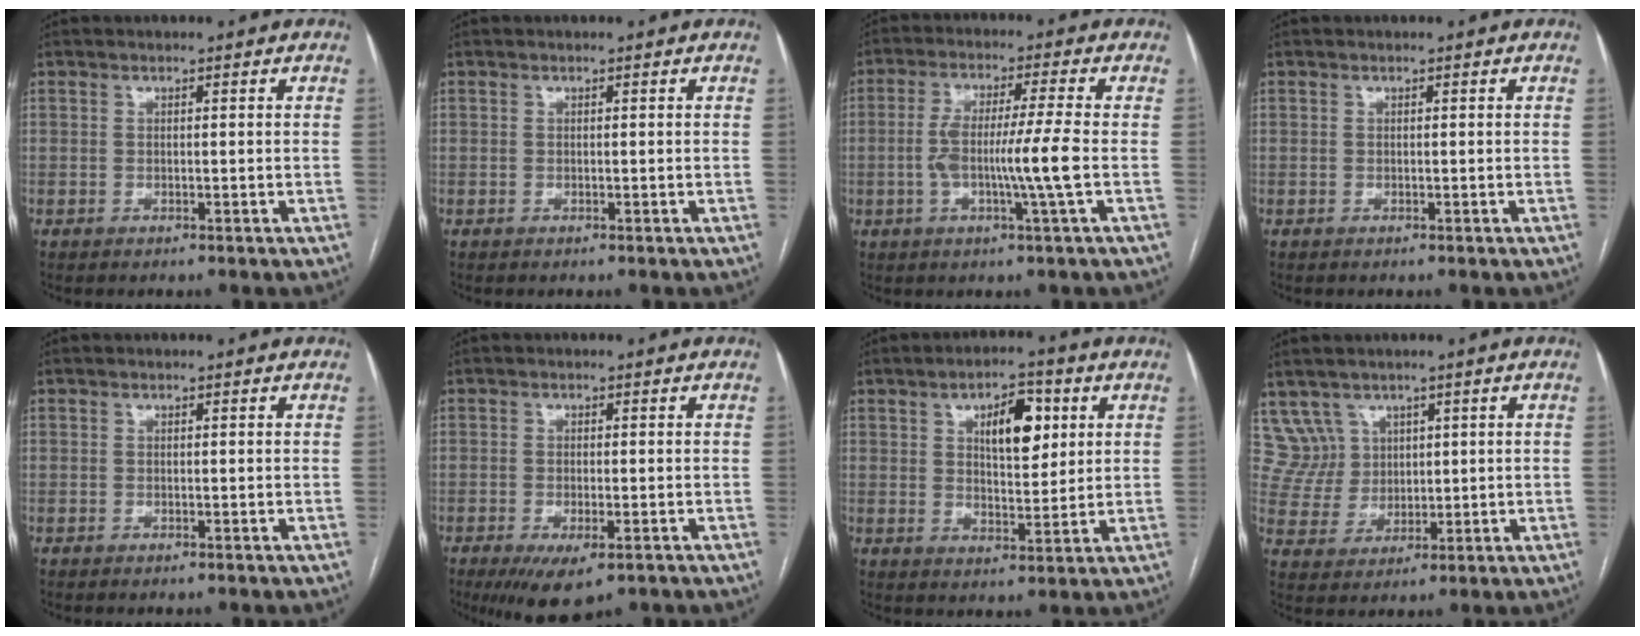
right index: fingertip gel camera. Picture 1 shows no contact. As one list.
[{"total": 0.0}, {"total": 8.3, "force": [-1.6, -0.8, 8.1], "torque": [-0.156, 0.001, -0.029]}, {"total": 0.0}, {"total": 0.0}, {"total": 6.7, "force": [-3.9, 2.2, 5.0], "torque": [-0.078, -0.015, -0.058]}, {"total": 8.3, "force": [3.0, 3.3, 7.0], "torque": [-0.109, 0.010, 0.051]}, {"total": 6.4, "force": [3.7, 5.2, -0.5], "torque": [0.008, 0.021, 0.083]}]